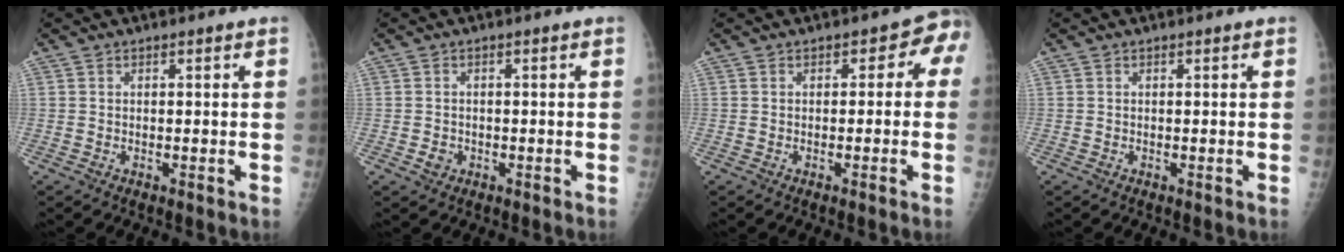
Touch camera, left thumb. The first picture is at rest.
{"total": 1.6, "force": [-0.5, 1.4, 0.6], "torque": [-0.006, 0.003, -0.007]}
{"total": 3.5, "force": [-0.2, 2.7, 2.2], "torque": [0.010, 0.013, -0.015]}
{"total": 0.0}